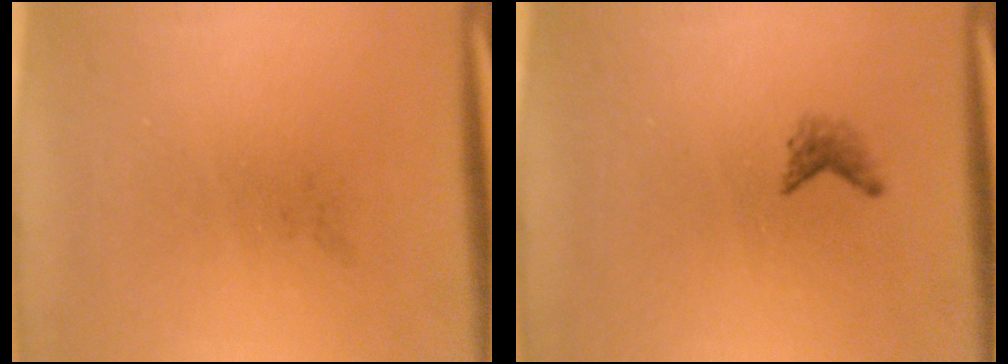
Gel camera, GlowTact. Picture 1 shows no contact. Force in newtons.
{"total": 1.1}